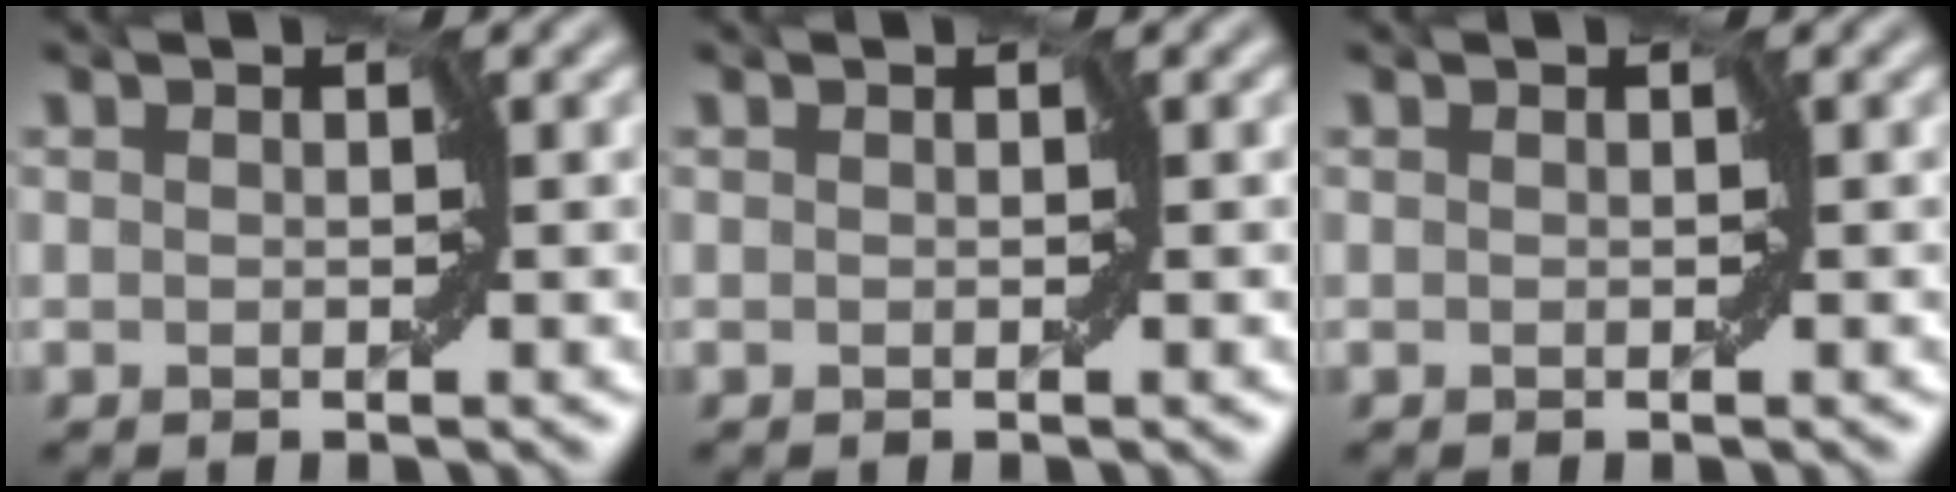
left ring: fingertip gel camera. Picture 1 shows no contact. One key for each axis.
{"total": 0.0}
{"total": 0.0}